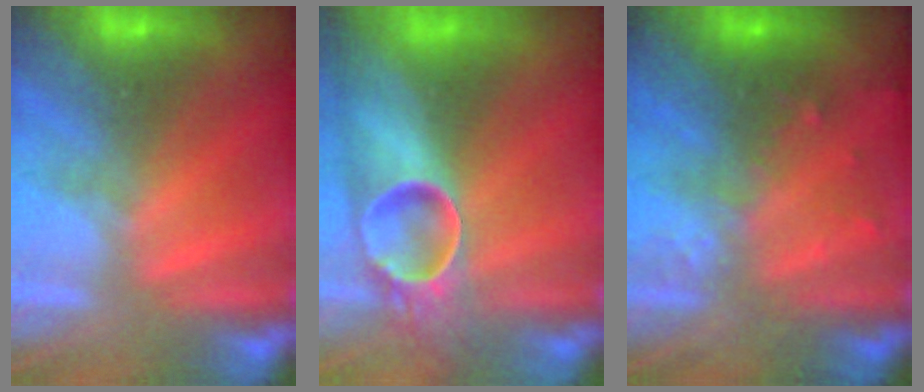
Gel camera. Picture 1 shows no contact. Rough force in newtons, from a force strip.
{"total": 8.3}
{"total": 5.7}